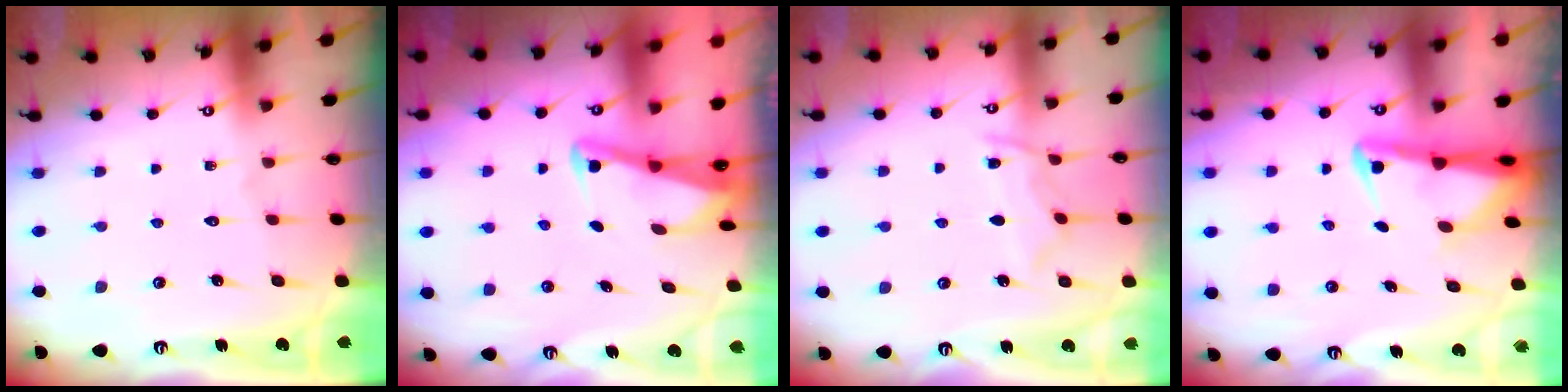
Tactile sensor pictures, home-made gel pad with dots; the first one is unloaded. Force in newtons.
{"total": 2.9, "press": 2.9, "slide": 0.4}
{"total": 6.8, "press": 6.7, "slide": 0.8}
{"total": 3.6, "press": 3.4, "slide": 1.1}